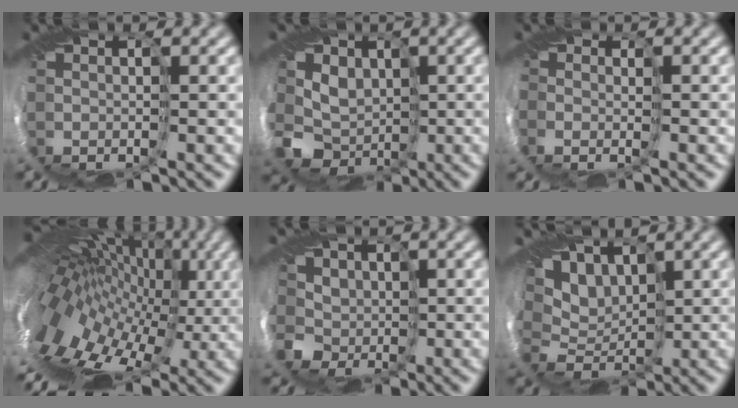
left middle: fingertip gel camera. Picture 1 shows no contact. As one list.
[{"total": 5.8, "force": [-1.2, 5.4, 1.8], "torque": [-0.027, -0.007, -0.039]}, {"total": 1.2, "force": [-0.9, 0.8, 0.2], "torque": [-0.008, -0.014, -0.022]}, {"total": 16.5, "force": [0.9, 9.1, 13.7], "torque": [-0.212, 0.027, 0.023]}, {"total": 5.5, "force": [-0.3, 5.4, 1.1], "torque": [-0.041, 0.014, -0.048]}, {"total": 6.2, "force": [1.3, 4.8, 3.7], "torque": [-0.060, 0.004, 0.017]}]